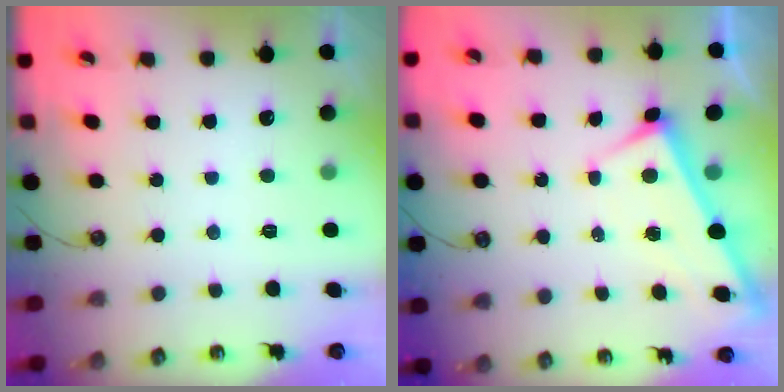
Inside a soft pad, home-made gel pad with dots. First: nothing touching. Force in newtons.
{"total": 2.5, "press": 2.5, "slide": 0.3}